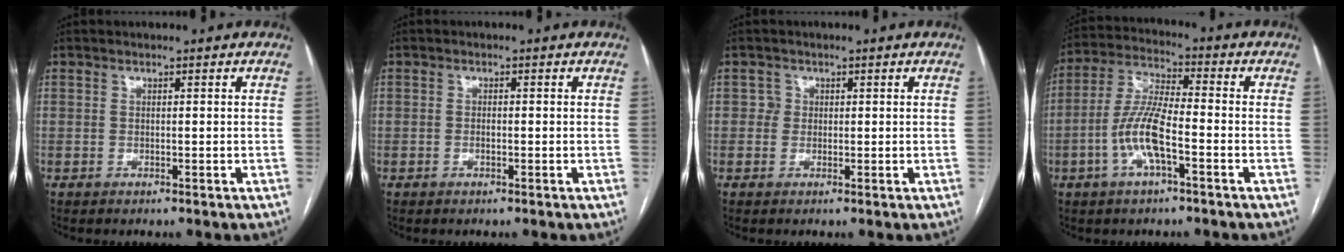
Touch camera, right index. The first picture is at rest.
{"total": 0.7, "force": [-0.2, 0.2, 0.6], "torque": [-0.014, 0.002, 0.001]}
{"total": 1.2, "force": [0.3, 1.2, 0.0], "torque": [0.007, 0.005, 0.006]}
{"total": 9.0, "force": [-3.0, 1.9, 8.3], "torque": [-0.182, 0.008, -0.058]}